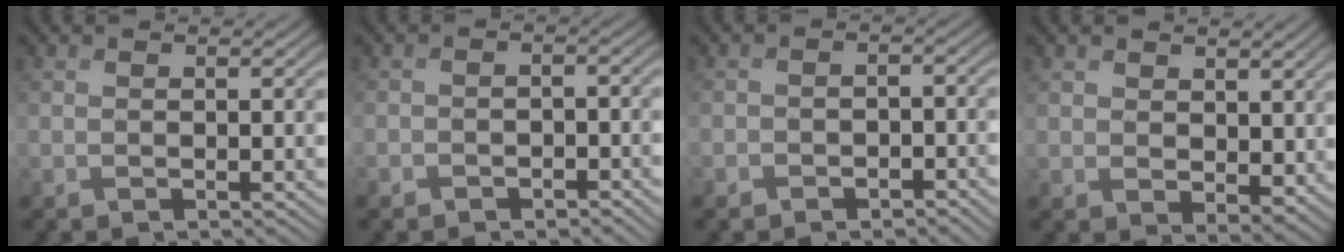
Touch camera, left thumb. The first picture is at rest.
{"total": 2.3, "force": [-1.7, 1.3, 1.0], "torque": [-0.016, -0.001, -0.031]}
{"total": 2.6, "force": [-1.8, 1.4, 1.2], "torque": [-0.019, -0.001, -0.033]}
{"total": 4.3, "force": [2.3, 2.8, 2.3], "torque": [-0.058, -0.009, 0.049]}